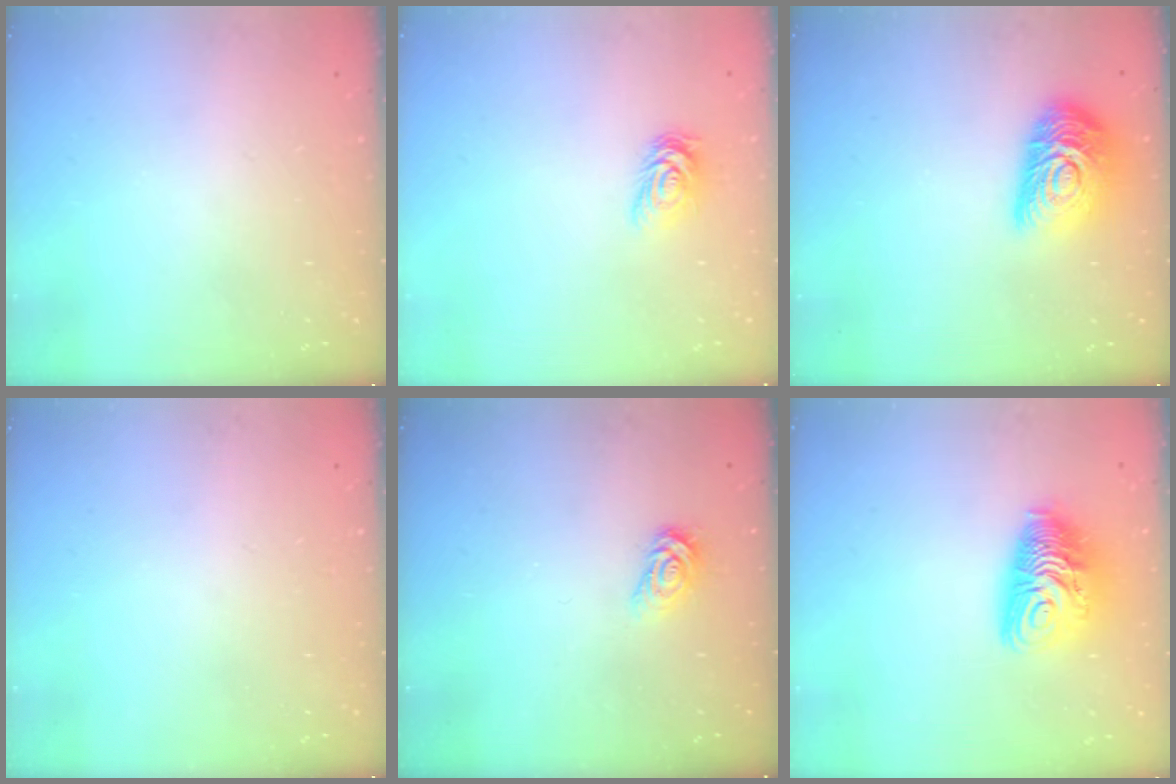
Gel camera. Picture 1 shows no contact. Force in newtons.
{"total": 4.6, "press": 4.6, "slide": 0.7}
{"total": 15.8, "press": 15.7, "slide": 0.8}
{"total": 0.0}
{"total": 3.4, "press": 3.4, "slide": 0.4}
{"total": 12.6, "press": 12.6, "slide": 1.3}